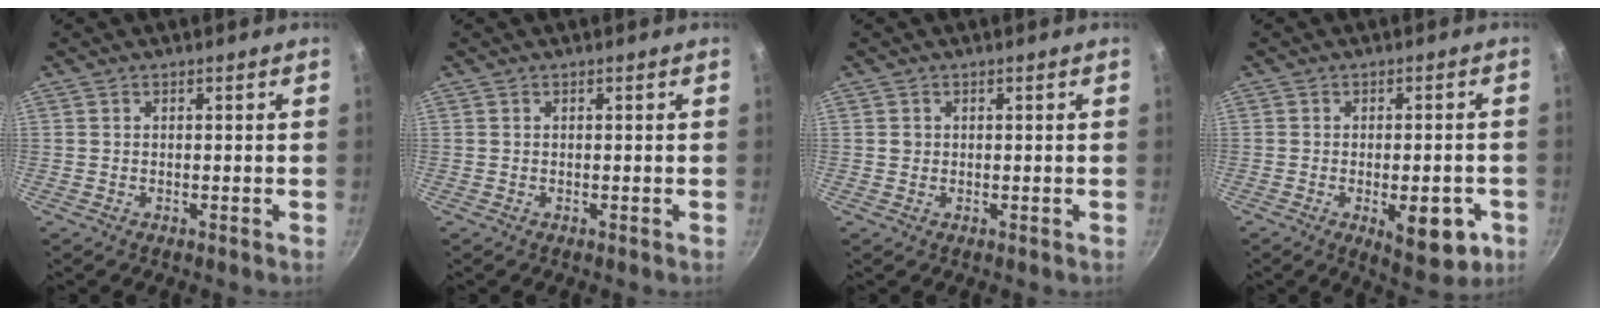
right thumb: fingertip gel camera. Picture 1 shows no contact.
{"total": 0.0}
{"total": 1.0, "force": [0.1, 0.9, 0.2], "torque": [0.000, 0.001, 0.002]}
{"total": 10.5, "force": [-3.6, 4.7, 8.7], "torque": [-0.078, 0.008, -0.036]}